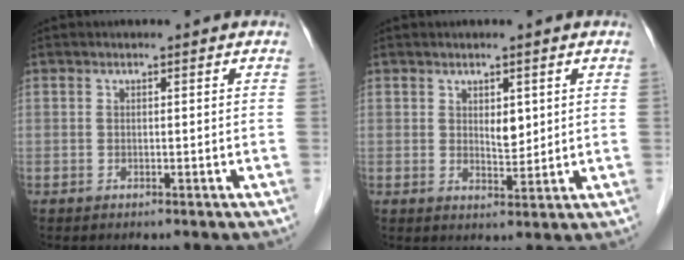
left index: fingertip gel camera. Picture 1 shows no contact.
{"total": 2.7, "force": [1.0, 1.3, 2.1], "torque": [-0.035, -0.002, 0.021]}